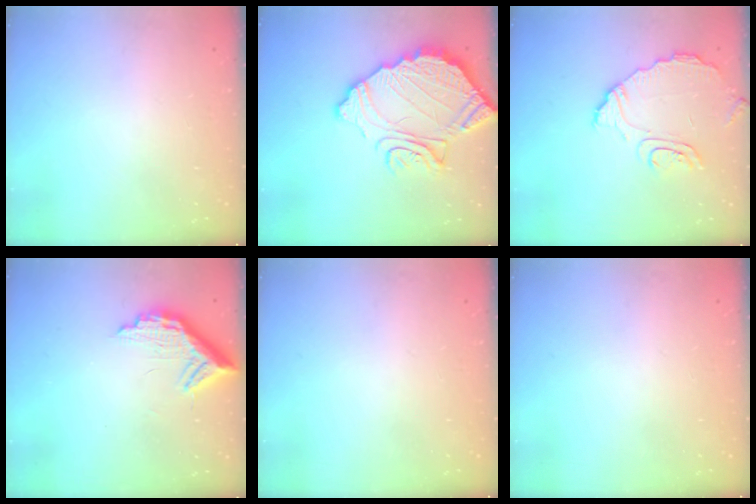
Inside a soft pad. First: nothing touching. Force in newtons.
{"total": 15.6, "press": 15.6, "slide": 1.5}
{"total": 9.5, "press": 9.5, "slide": 0.4}
{"total": 11.2, "press": 11.2, "slide": 0.9}
{"total": 0.0}
{"total": 0.0}